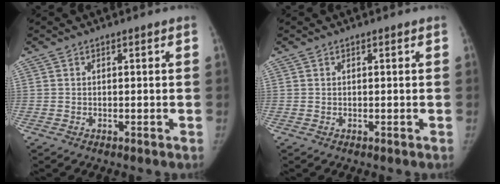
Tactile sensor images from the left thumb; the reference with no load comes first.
{"total": 0.0}